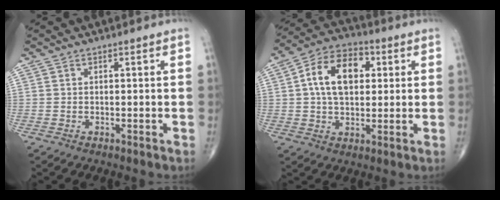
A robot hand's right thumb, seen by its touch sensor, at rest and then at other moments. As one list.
[{"total": 13.1, "force": [2.6, 8.2, 9.9], "torque": [-0.156, 0.017, 0.035]}]